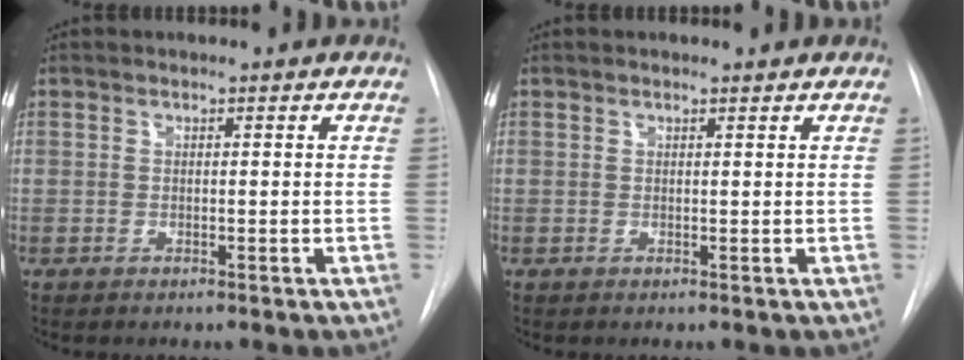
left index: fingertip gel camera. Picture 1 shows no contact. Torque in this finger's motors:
{"motor_torque": [0.39, -0.45, -0.03, 0.02]}